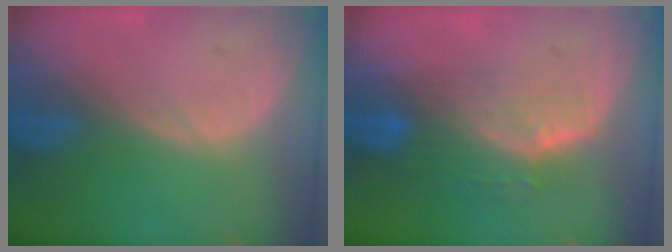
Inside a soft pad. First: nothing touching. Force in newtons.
{"total": 7.4, "press": 6.6, "slide": 3.3}